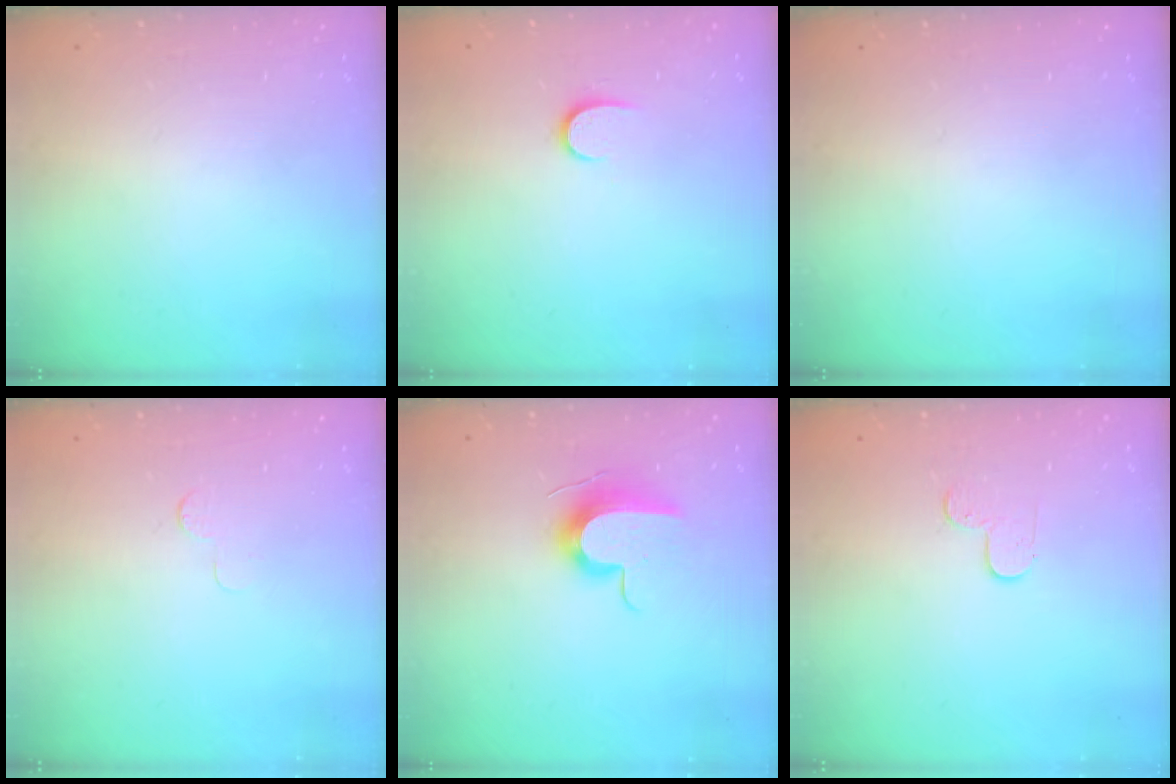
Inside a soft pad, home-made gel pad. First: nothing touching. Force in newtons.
{"total": 6.5, "press": 6.5, "slide": 0.7}
{"total": 0.0}
{"total": 2.5, "press": 2.5, "slide": 0.2}
{"total": 10.6, "press": 10.5, "slide": 1.3}
{"total": 3.6, "press": 3.6, "slide": 0.4}